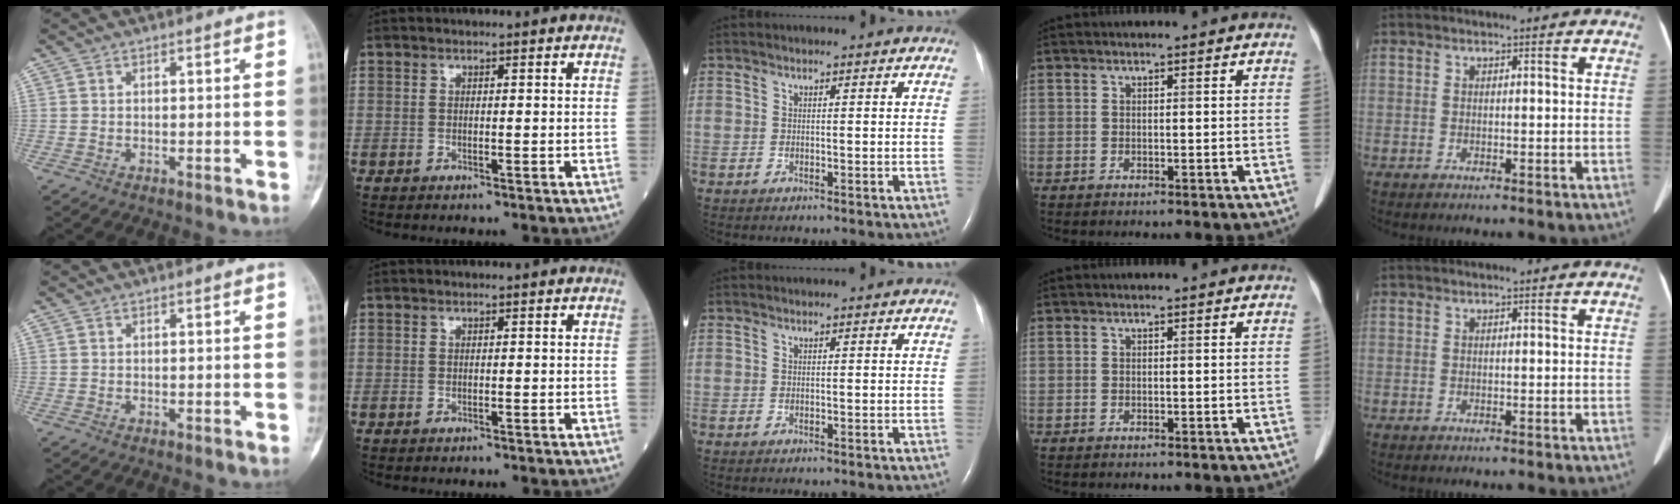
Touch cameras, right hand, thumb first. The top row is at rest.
{}